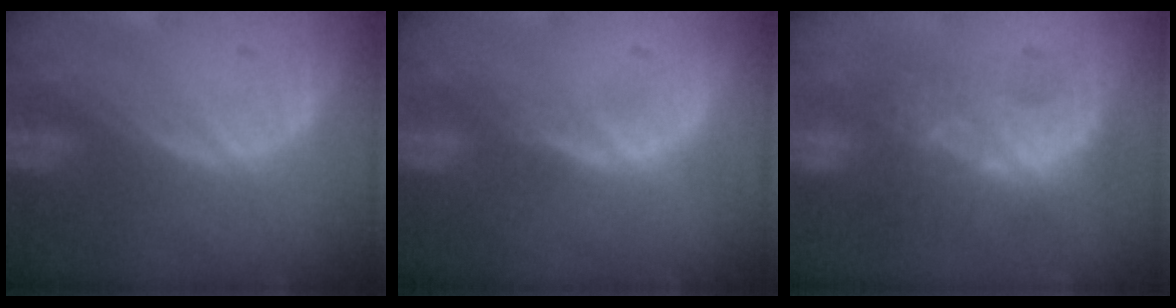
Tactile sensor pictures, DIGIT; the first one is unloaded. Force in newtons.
{"total": 1.1, "press": 1.1, "slide": 0.1}
{"total": 9.8, "press": 8.5, "slide": 4.9}